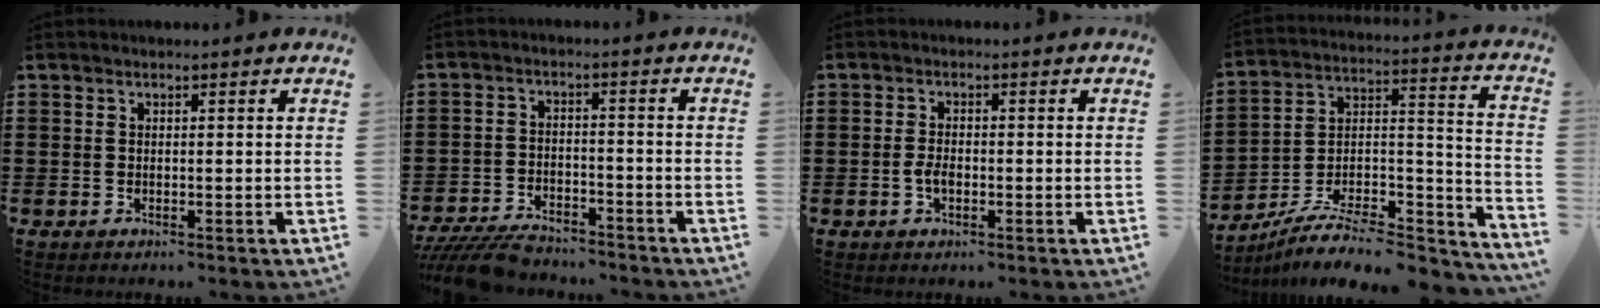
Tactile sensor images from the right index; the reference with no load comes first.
{"total": 5.9, "force": [-5.6, 1.1, 1.5], "torque": [-0.040, 0.003, -0.111]}
{"total": 2.0, "force": [-0.8, 0.9, 1.7], "torque": [-0.041, -0.005, -0.015]}
{"total": 9.0, "force": [-7.3, 2.6, 4.6], "torque": [-0.070, 0.017, -0.139]}